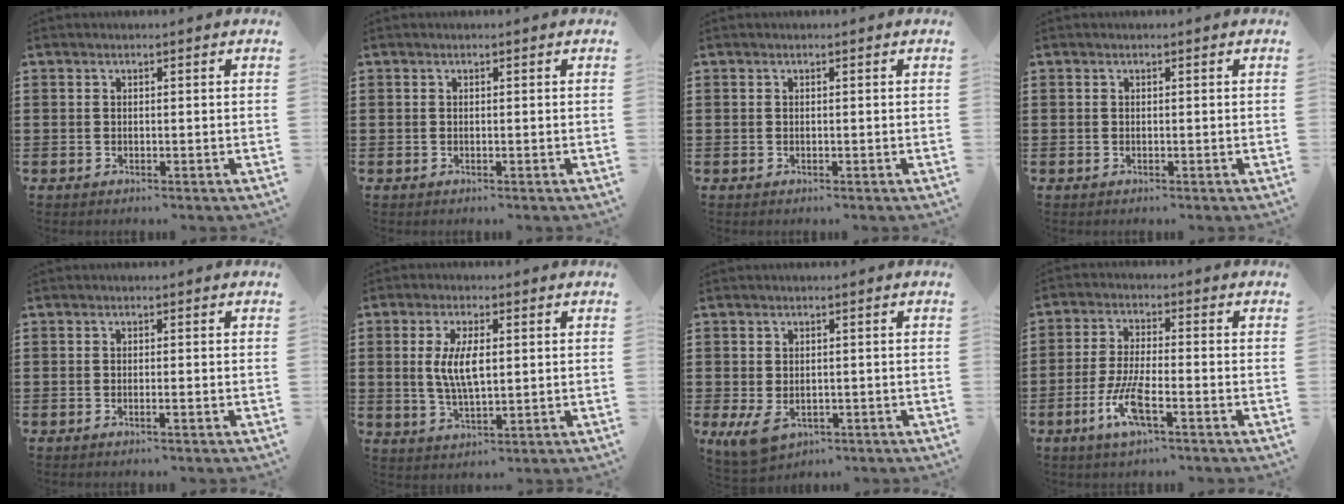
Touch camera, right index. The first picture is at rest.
{"total": 0.0}
{"total": 0.0}
{"total": 0.0}
{"total": 0.8, "force": [-0.5, -0.2, 0.6], "torque": [-0.011, -0.004, -0.009]}
{"total": 6.4, "force": [0.7, 2.5, 5.8], "torque": [-0.130, 0.003, 0.005]}
{"total": 3.1, "force": [-1.1, 1.8, 2.2], "torque": [-0.064, -0.007, -0.025]}
{"total": 6.9, "force": [-3.3, 1.3, 6.0], "torque": [-0.143, -0.018, -0.068]}